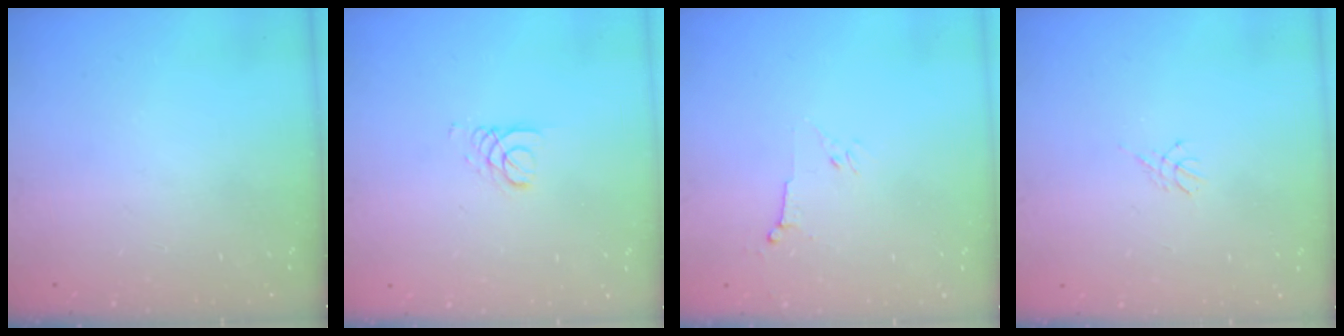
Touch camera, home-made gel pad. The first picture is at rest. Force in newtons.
{"total": 2.7, "press": 2.7, "slide": 0.3}
{"total": 3.5, "press": 3.4, "slide": 0.8}
{"total": 3.0, "press": 2.9, "slide": 0.6}